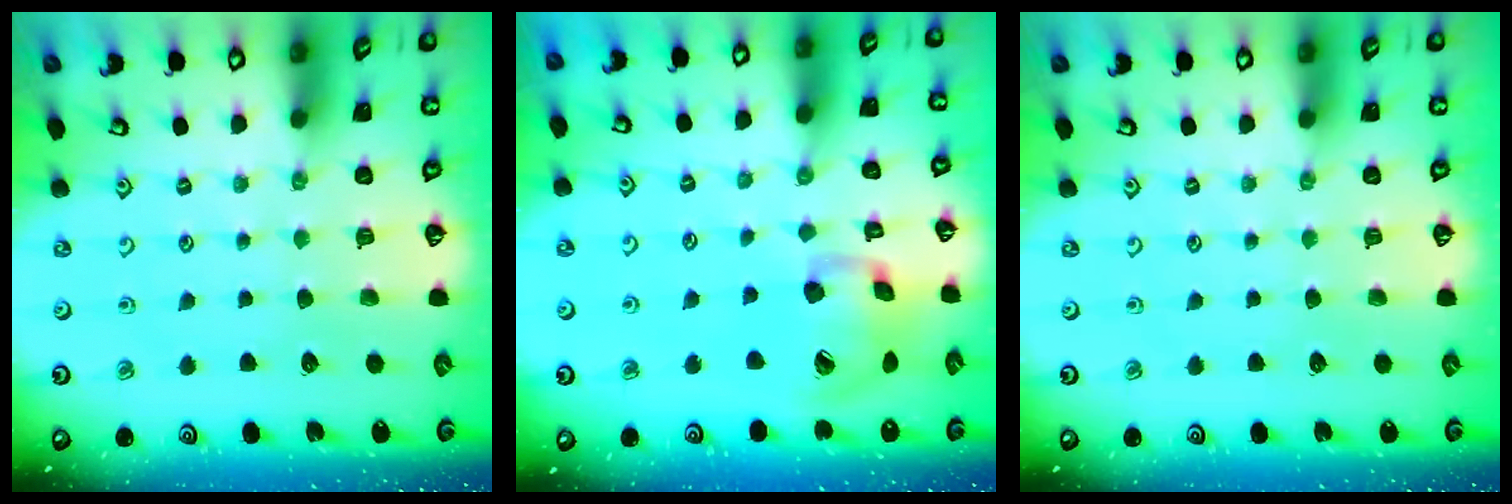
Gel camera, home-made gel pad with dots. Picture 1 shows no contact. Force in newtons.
{"total": 15.6, "press": 15.4, "slide": 2.3}
{"total": 0.0}